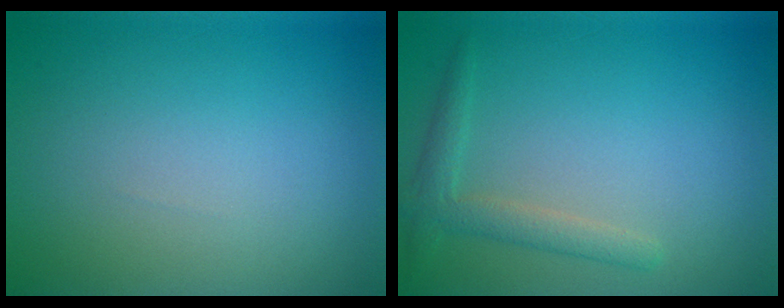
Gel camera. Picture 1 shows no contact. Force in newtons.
{"total": 2.3, "press": 2.2, "slide": 0.2}